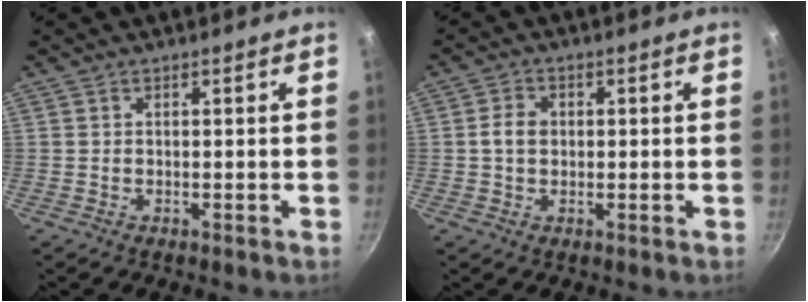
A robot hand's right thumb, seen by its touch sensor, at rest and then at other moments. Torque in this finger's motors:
{"motor_torque": [0.70, 1.05, 0.95, 0.16, 0.10]}